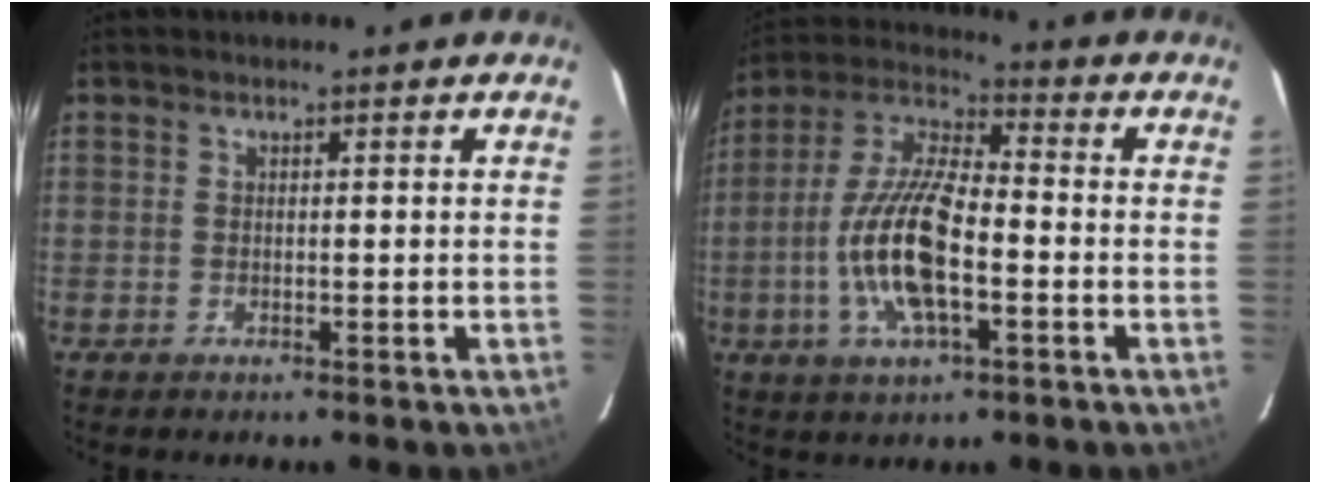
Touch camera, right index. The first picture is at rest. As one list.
[{"total": 15.3, "force": [-3.9, 5.4, 13.8], "torque": [-0.286, -0.001, -0.078]}]